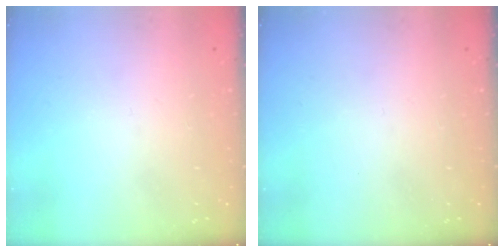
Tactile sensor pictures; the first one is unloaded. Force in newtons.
{"total": 0.0}